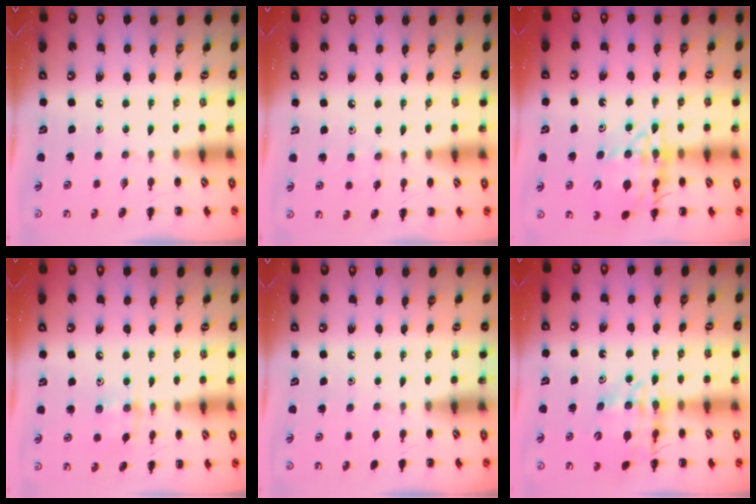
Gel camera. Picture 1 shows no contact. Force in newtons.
{"total": 3.5, "press": 3.2, "slide": 1.2}
{"total": 16.5, "press": 16.3, "slide": 2.7}
{"total": 8.4, "press": 8.3, "slide": 0.6}
{"total": 1.1, "press": 1.1, "slide": 0.2}
{"total": 13.1, "press": 12.6, "slide": 3.4}